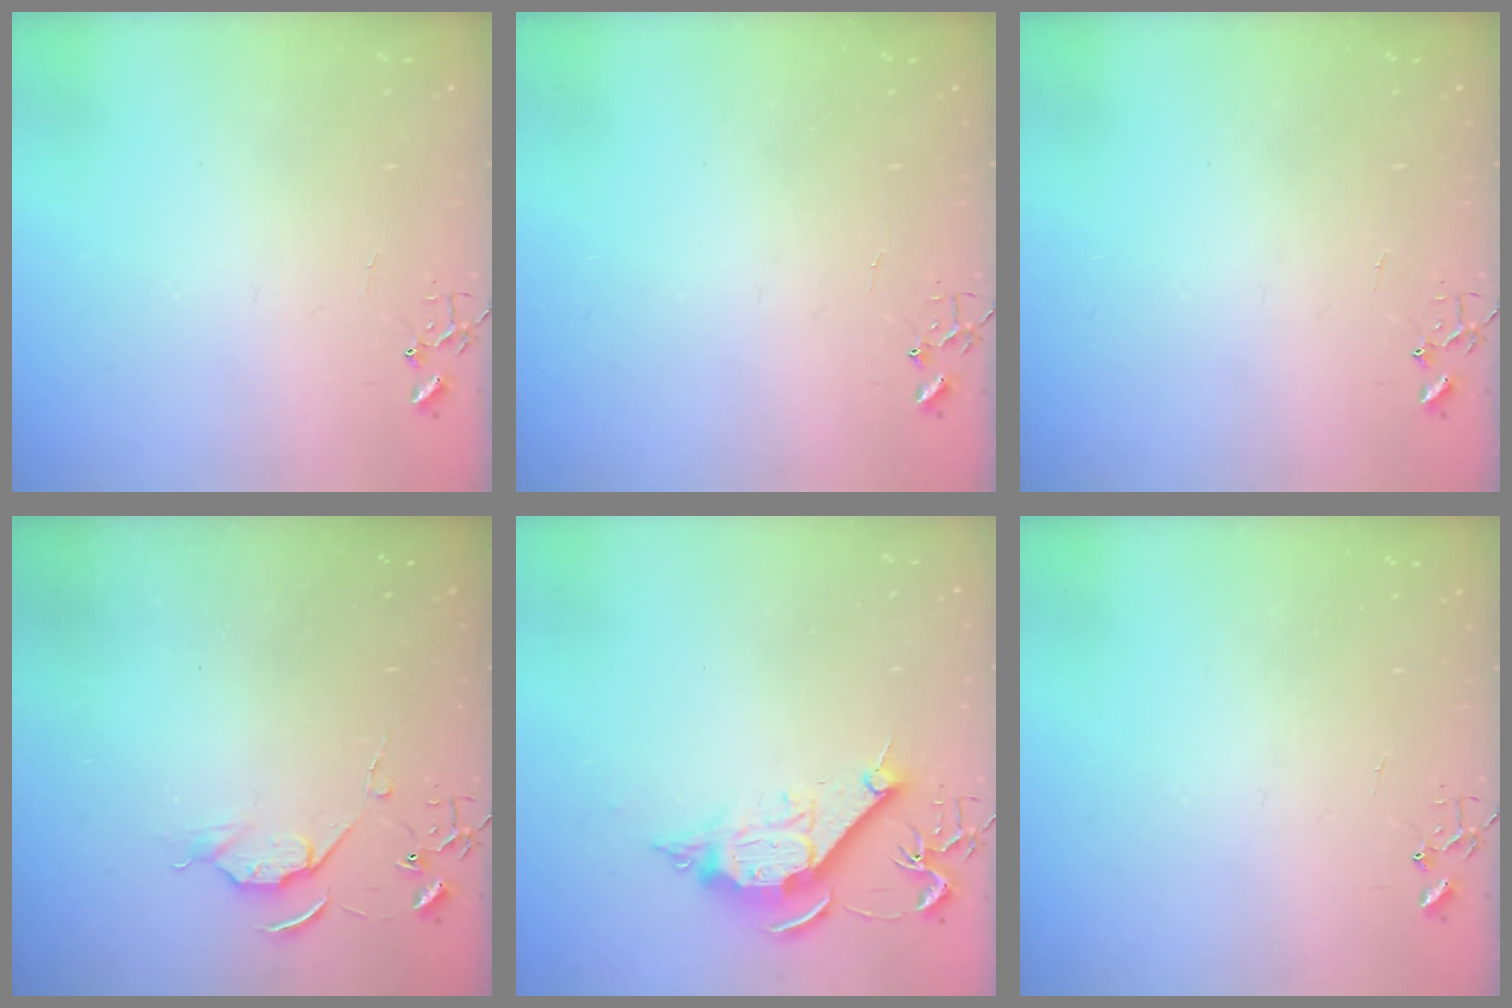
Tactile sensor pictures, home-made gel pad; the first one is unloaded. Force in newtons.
{"total": 0.0}
{"total": 0.0}
{"total": 5.2, "press": 5.2, "slide": 0.7}
{"total": 10.9, "press": 10.9, "slide": 0.7}
{"total": 0.0}